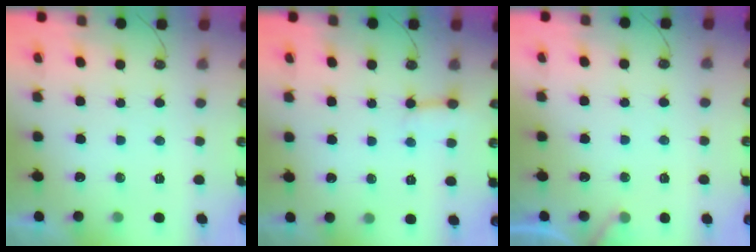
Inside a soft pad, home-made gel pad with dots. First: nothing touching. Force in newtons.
{"total": 3.9, "press": 3.9, "slide": 0.3}
{"total": 3.7, "press": 3.7, "slide": 0.3}